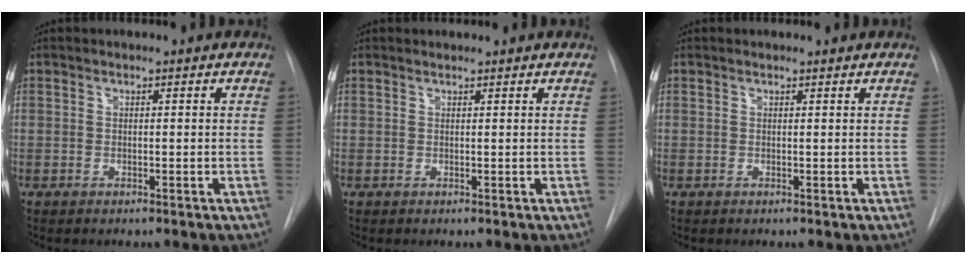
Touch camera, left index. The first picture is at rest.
{"total": 0.0}
{"total": 0.0}